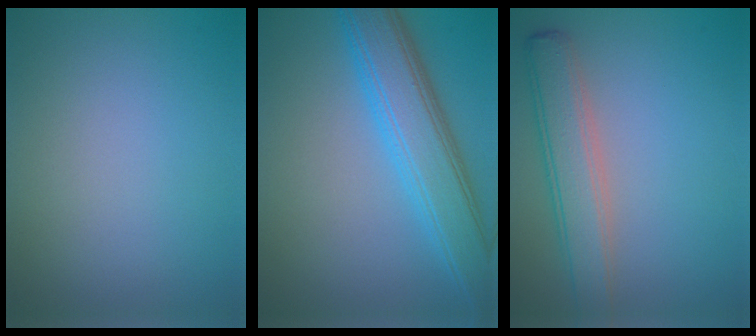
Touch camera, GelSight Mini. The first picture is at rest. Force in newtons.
{"total": 6.9, "press": 6.9, "slide": 0.1}
{"total": 4.3, "press": 4.3, "slide": 0.3}